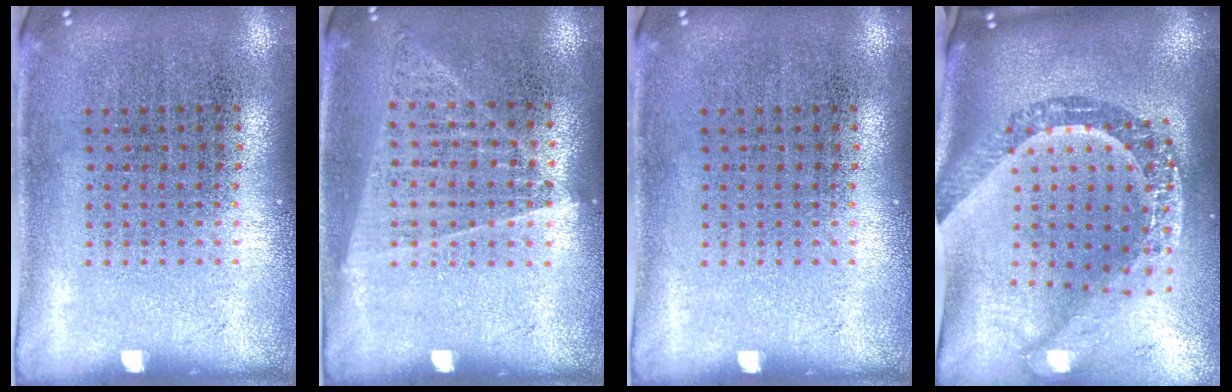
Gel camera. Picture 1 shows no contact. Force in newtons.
{"total": 1.2, "press": 1.1, "slide": 0.1}
{"total": 0.0}
{"total": 3.3, "press": 2.4, "slide": 2.3}